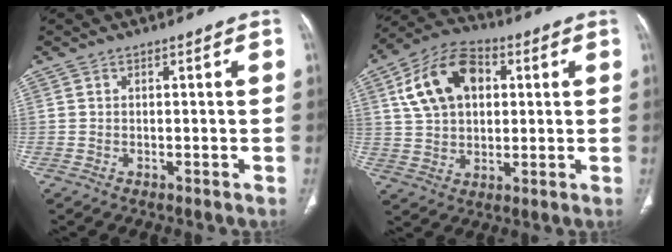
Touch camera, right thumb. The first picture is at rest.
{"total": 15.0, "force": [4.2, 9.8, 10.5], "torque": [-0.170, 0.012, 0.073]}